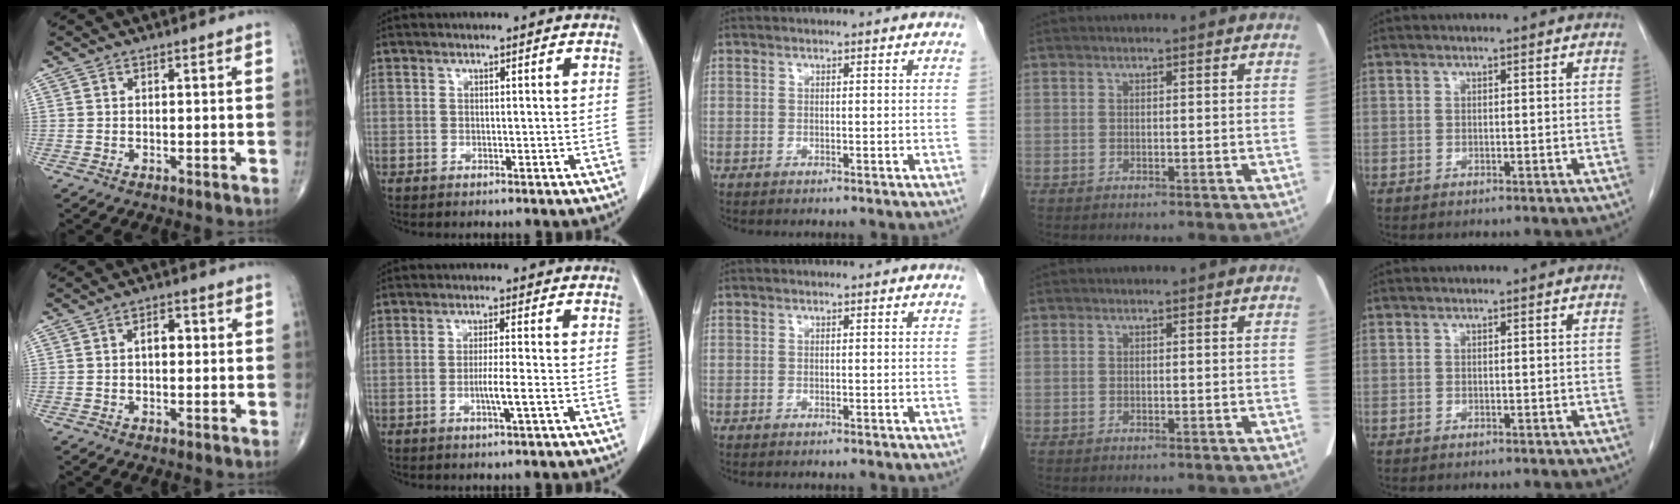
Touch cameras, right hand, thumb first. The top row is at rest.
{"thumb": {"total": 3.5, "force": [0.4, 2.1, 2.8], "torque": [-0.036, 0.011, 0.003]}, "index": {"total": 4.0, "force": [-1.2, -0.1, 3.8], "torque": [-0.070, -0.004, -0.021]}}